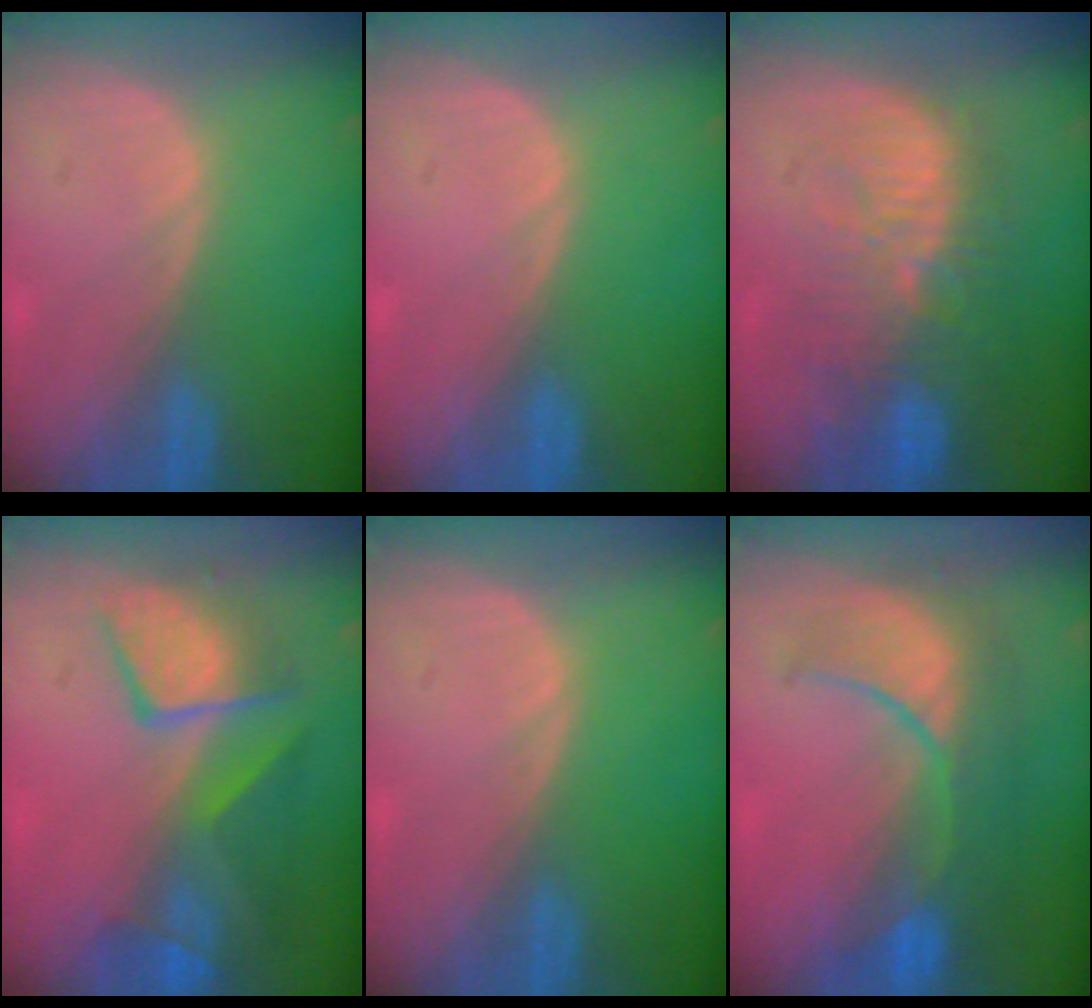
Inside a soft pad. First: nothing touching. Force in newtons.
{"total": 0.0}
{"total": 11.3, "press": 9.9, "slide": 5.3}
{"total": 10.1, "press": 8.7, "slide": 5.0}
{"total": 0.0}
{"total": 9.5, "press": 9.1, "slide": 2.7}